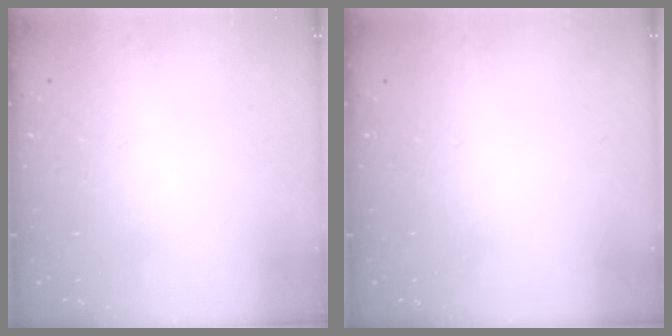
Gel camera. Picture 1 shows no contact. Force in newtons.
{"total": 0.0}